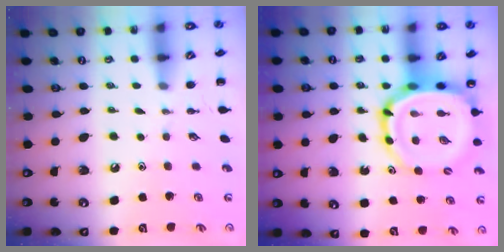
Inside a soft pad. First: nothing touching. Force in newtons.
{"total": 11.5, "press": 11.1, "slide": 3.0}